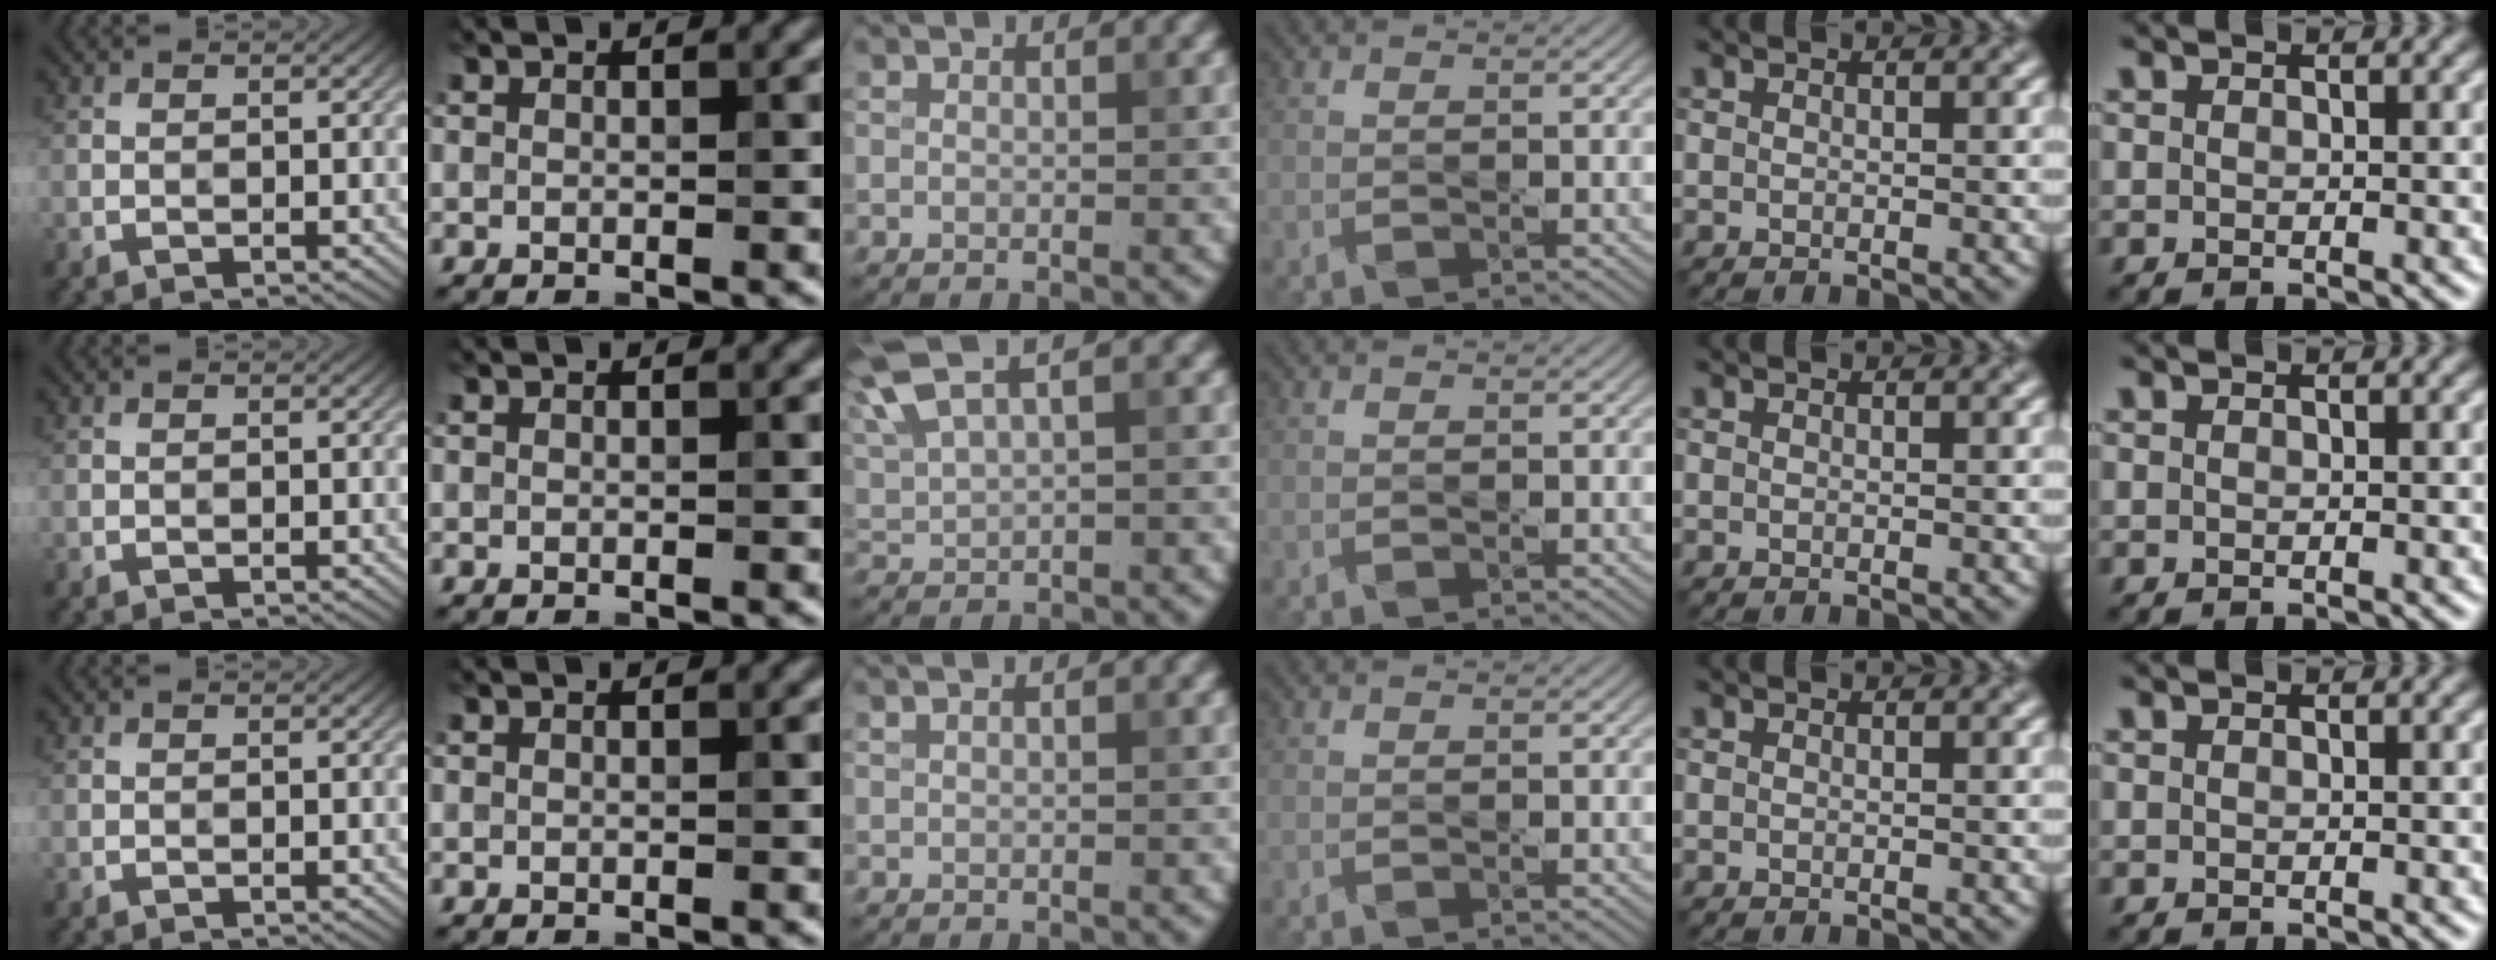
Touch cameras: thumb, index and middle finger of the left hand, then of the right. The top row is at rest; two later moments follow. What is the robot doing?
{"motion": "press", "object": "keyboard"}